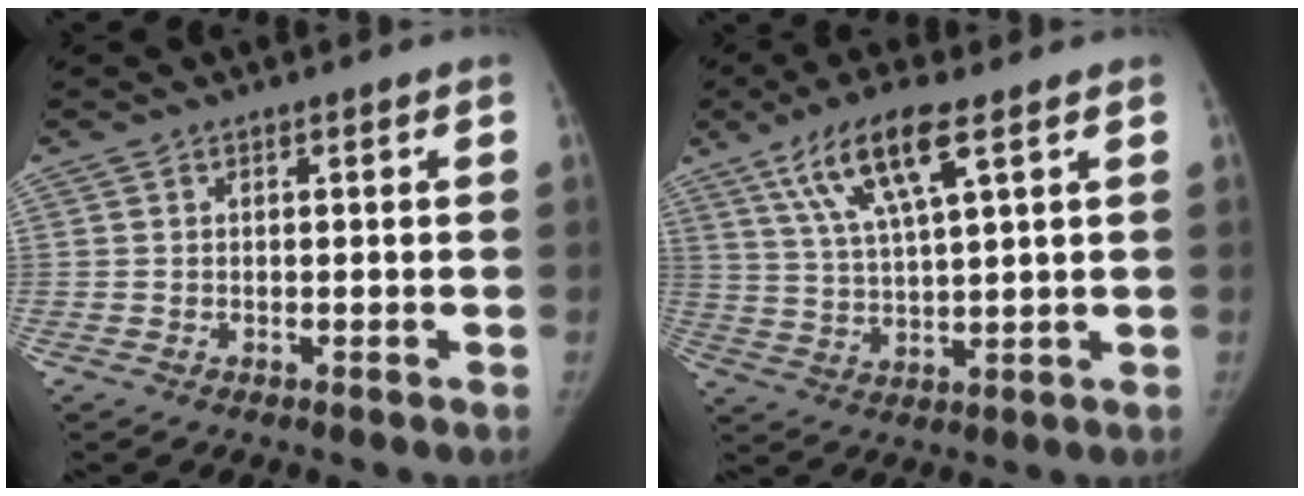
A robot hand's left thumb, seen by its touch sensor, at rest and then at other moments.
{"total": 11.4, "force": [5.9, 2.4, 9.4], "torque": [-0.188, -0.013, 0.118]}